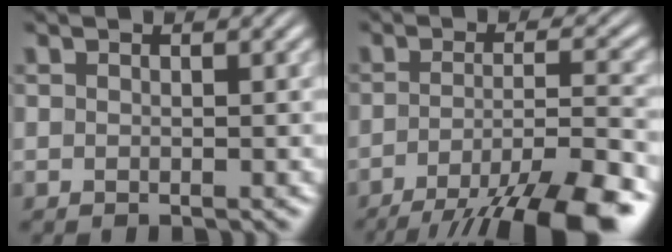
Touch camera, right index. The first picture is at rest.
{"total": 9.6, "force": [-6.7, 2.5, 6.4], "torque": [-0.088, -0.025, -0.092]}